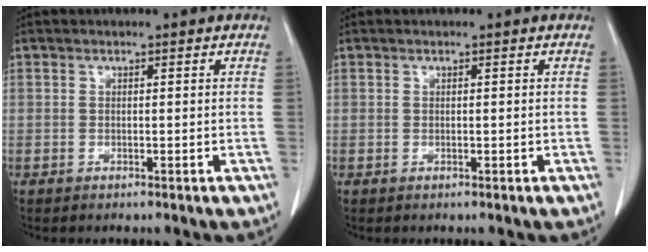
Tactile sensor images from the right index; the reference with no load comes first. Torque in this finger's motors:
{"motor_torque": [0.00, 0.00, 0.00, 0.00]}